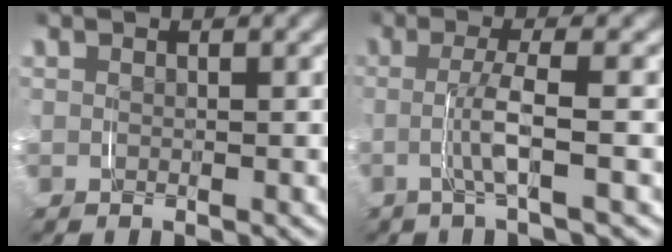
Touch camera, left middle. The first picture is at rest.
{"total": 2.9, "force": [-0.5, -0.3, 2.8], "torque": [-0.057, -0.001, -0.011]}